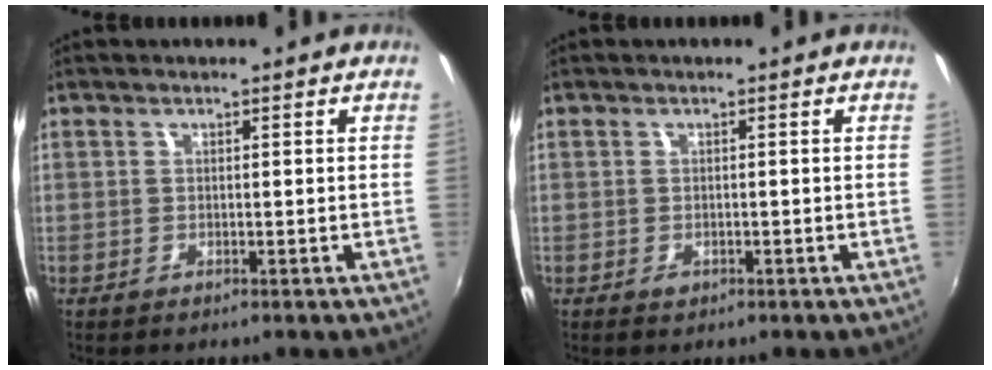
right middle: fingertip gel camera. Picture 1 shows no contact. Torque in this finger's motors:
{"motor_torque": [0.37, -0.20, 0.13, 0.02]}